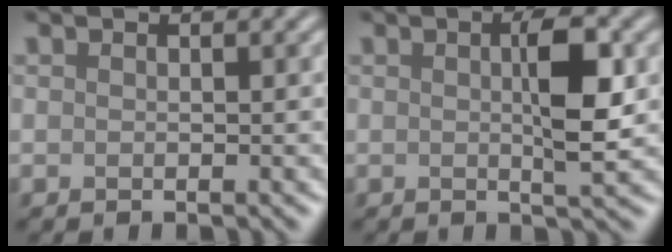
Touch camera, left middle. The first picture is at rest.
{"total": 4.2, "force": [0.5, 0.8, 4.1], "torque": [-0.065, 0.001, 0.006]}